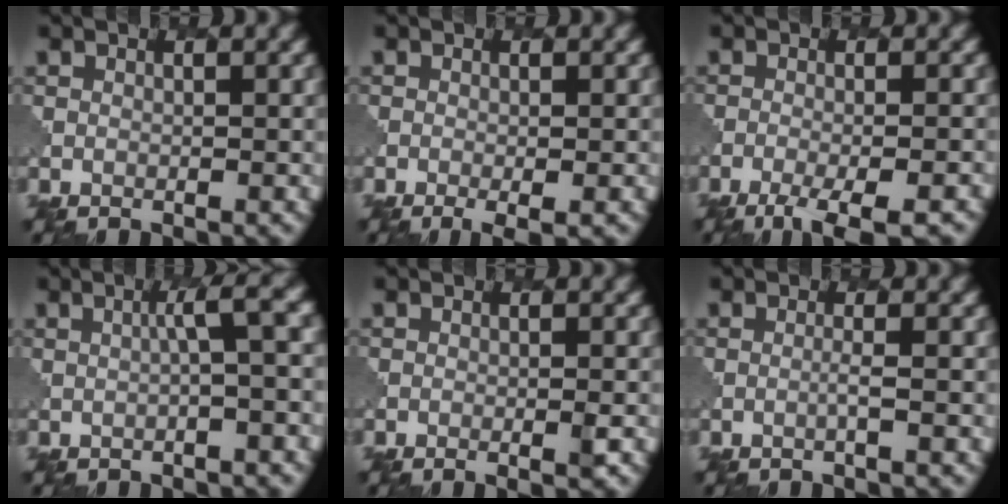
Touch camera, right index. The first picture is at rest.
{"total": 2.2, "force": [-0.7, 0.6, 2.0], "torque": [-0.028, -0.003, -0.010]}
{"total": 4.9, "force": [-3.2, 1.1, 3.6], "torque": [-0.055, -0.006, -0.052]}
{"total": 3.8, "force": [0.3, 0.7, 3.7], "torque": [-0.042, 0.015, -0.002]}
{"total": 1.2, "force": [-0.3, 0.2, 1.1], "torque": [-0.013, 0.001, -0.006]}
{"total": 0.7, "force": [0.0, 0.0, 0.7], "torque": [-0.009, 0.004, -0.008]}